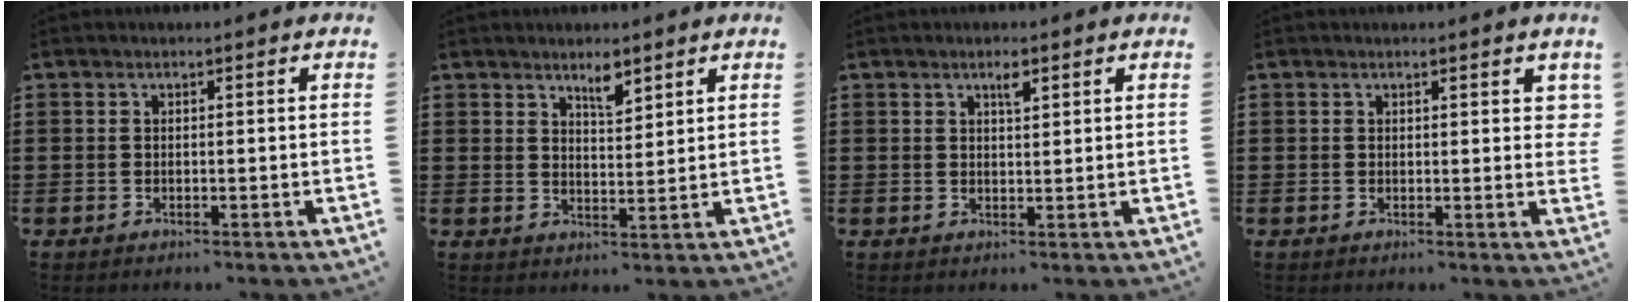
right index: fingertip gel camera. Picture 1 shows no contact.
{"total": 3.4, "force": [2.7, 1.0, 1.8], "torque": [-0.032, 0.000, 0.047]}
{"total": 2.0, "force": [1.1, 0.6, 1.5], "torque": [-0.025, 0.000, 0.017]}
{"total": 1.2, "force": [0.7, 0.6, 0.7], "torque": [0.000, -0.001, 0.009]}